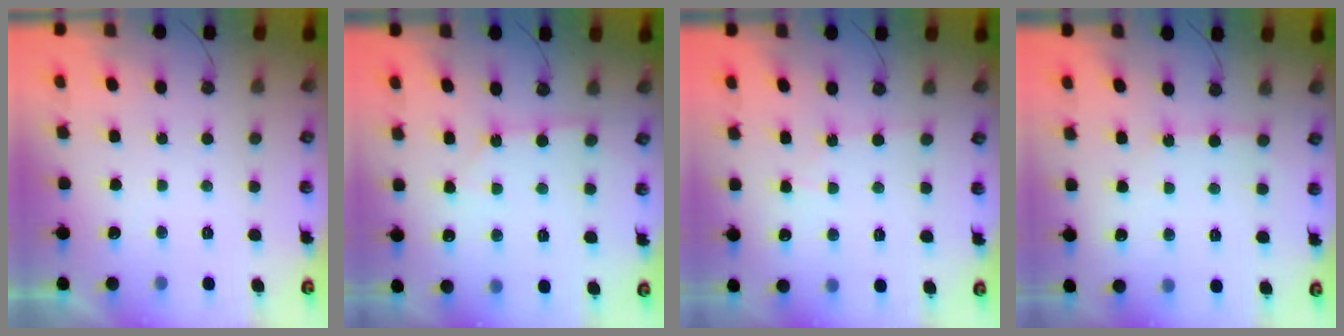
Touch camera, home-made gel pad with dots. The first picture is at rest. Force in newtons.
{"total": 3.0, "press": 3.0, "slide": 0.4}
{"total": 3.0, "press": 2.9, "slide": 0.5}
{"total": 3.8, "press": 3.8, "slide": 0.5}